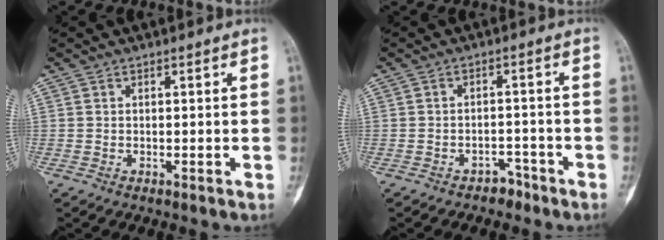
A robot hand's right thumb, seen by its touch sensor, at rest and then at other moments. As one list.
[{"total": 3.0, "force": [-2.3, 1.7, 0.6], "torque": [-0.001, 0.024, -0.031]}]